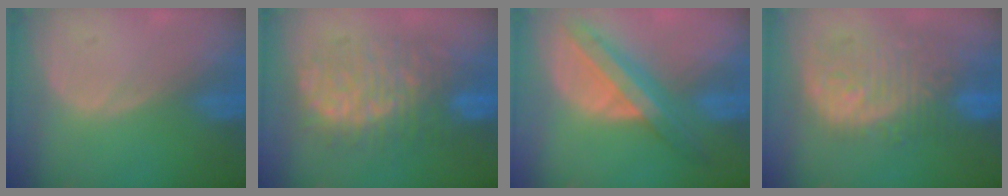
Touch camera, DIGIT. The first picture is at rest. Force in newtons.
{"total": 11.1, "press": 11.0, "slide": 1.2}
{"total": 8.5, "press": 7.2, "slide": 4.4}
{"total": 12.1, "press": 10.9, "slide": 5.4}